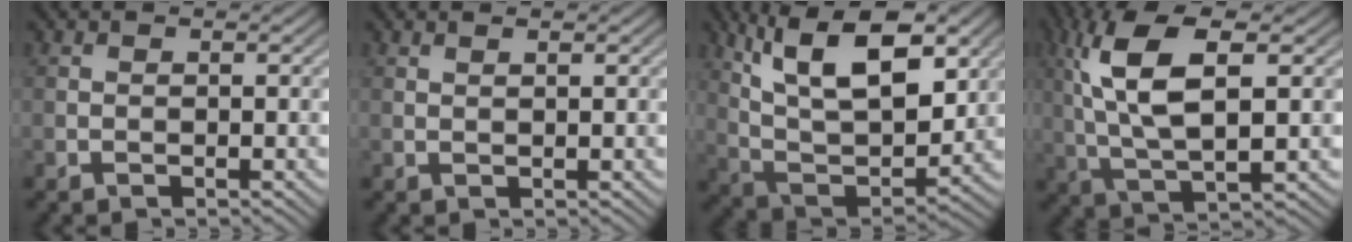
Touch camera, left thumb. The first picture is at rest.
{"total": 0.7, "force": [0.3, -0.6, 0.3], "torque": [0.002, -0.003, 0.006]}
{"total": 15.1, "force": [7.2, 6.7, 11.5], "torque": [-0.217, 0.001, 0.117]}
{"total": 11.0, "force": [2.5, 3.8, 10.1], "torque": [-0.217, 0.010, 0.052]}